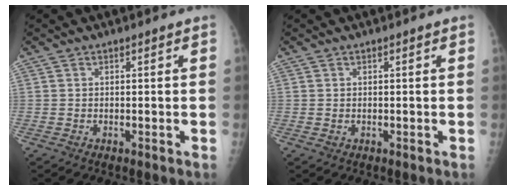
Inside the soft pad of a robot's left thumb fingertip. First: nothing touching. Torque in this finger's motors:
{"motor_torque": [-0.38, 0.06, 0.24, 0.38, 0.04]}